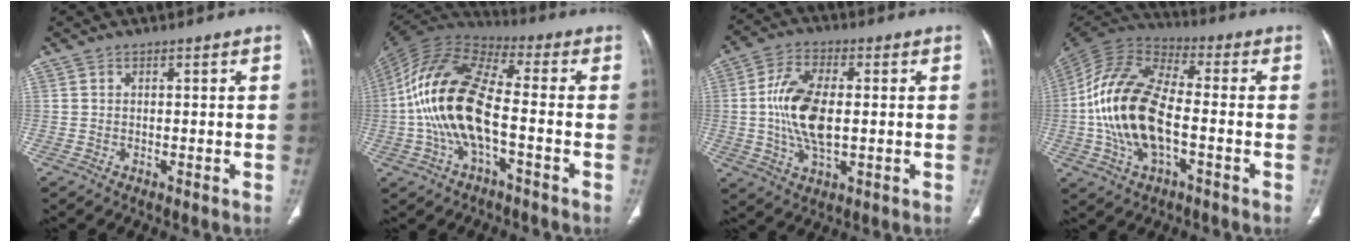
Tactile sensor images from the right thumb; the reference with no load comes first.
{"total": 17.8, "force": [-2.9, 7.7, 15.8], "torque": [-0.323, 0.037, -0.058]}
{"total": 12.1, "force": [0.1, 6.1, 10.4], "torque": [-0.211, 0.003, 0.003]}
{"total": 19.0, "force": [-3.0, 9.6, 16.1], "torque": [-0.322, 0.027, -0.058]}